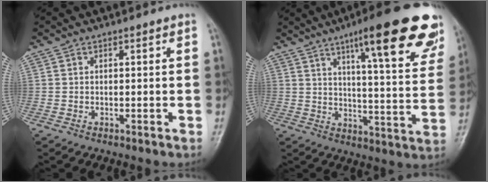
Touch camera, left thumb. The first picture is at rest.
{"total": 23.6, "force": [14.3, 4.9, 18.2], "torque": [-0.218, -0.045, 0.190]}